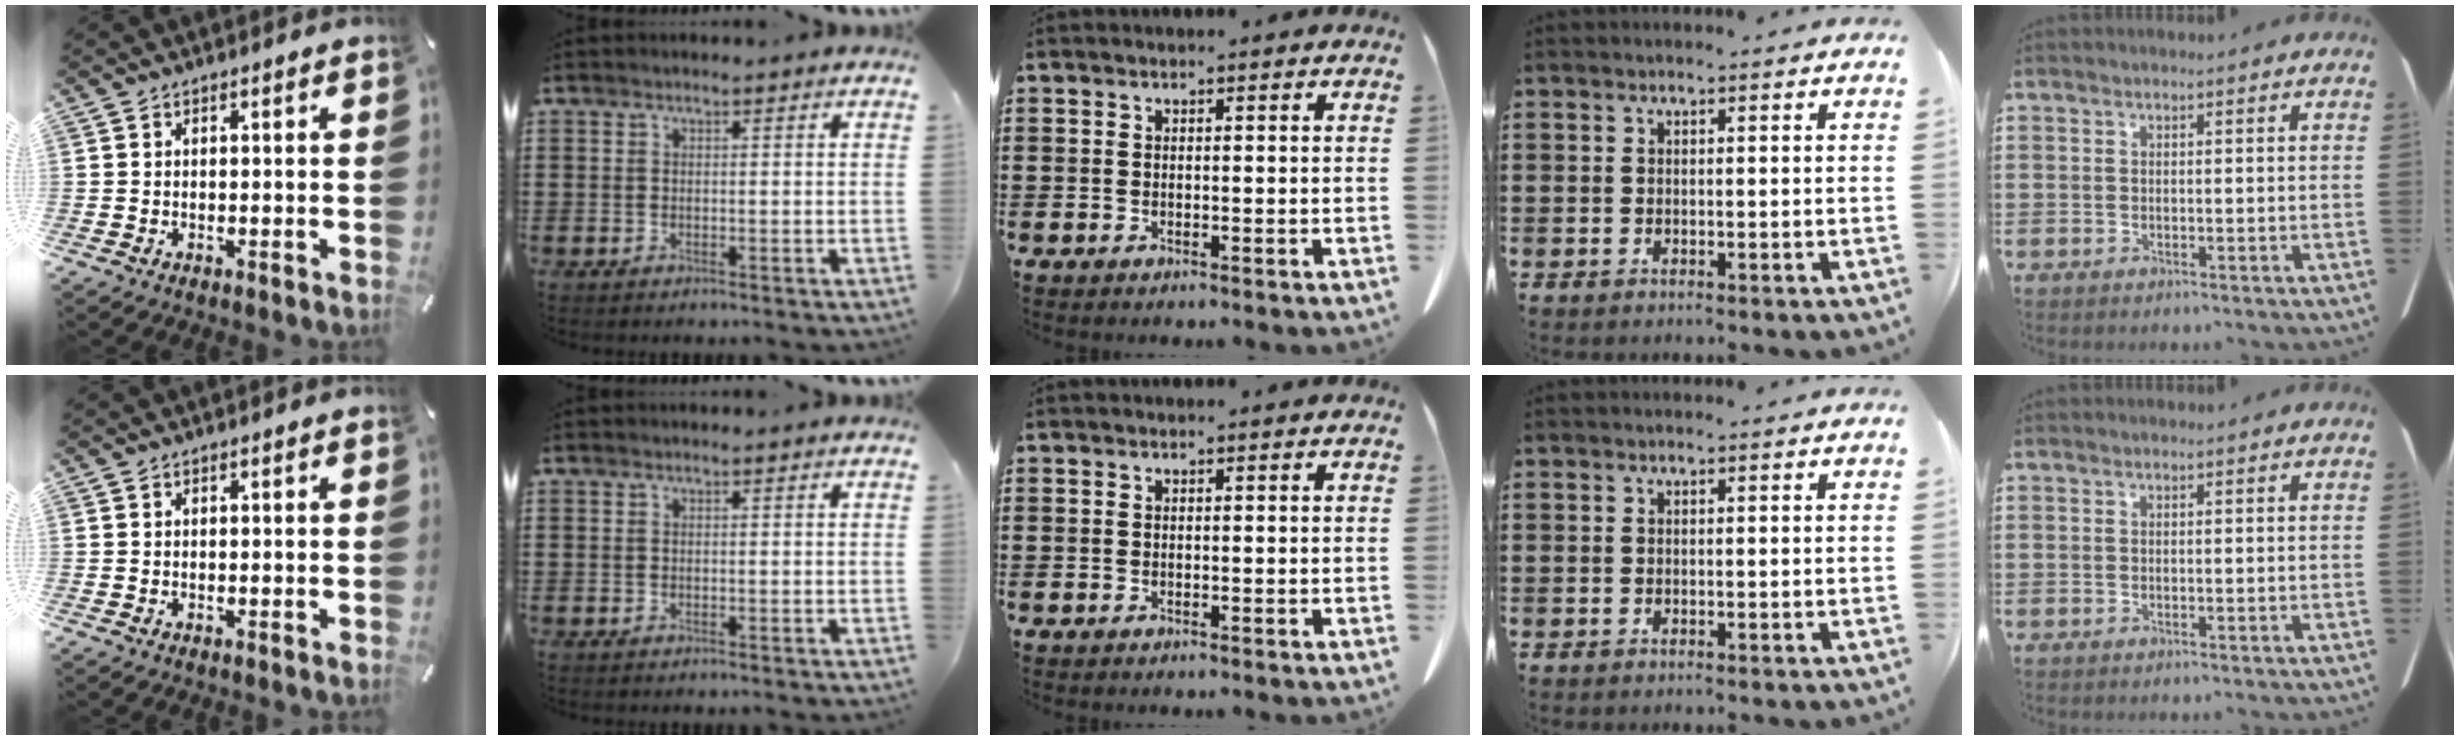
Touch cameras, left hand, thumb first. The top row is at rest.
{}